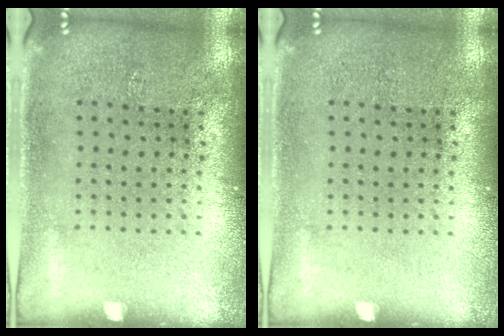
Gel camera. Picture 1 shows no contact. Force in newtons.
{"total": 0.0}